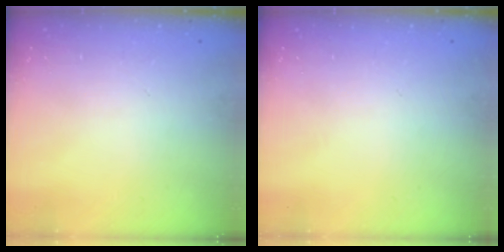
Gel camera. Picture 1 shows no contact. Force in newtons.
{"total": 0.0}